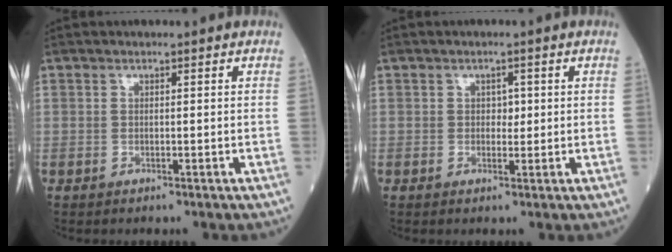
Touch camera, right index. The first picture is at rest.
{"total": 1.5, "force": [0.2, 1.1, 1.1], "torque": [-0.008, 0.002, 0.002]}